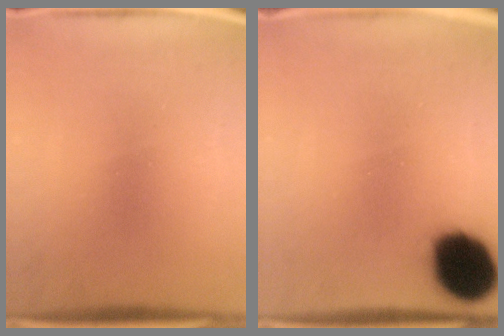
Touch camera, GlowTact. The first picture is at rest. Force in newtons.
{"total": 17.8}